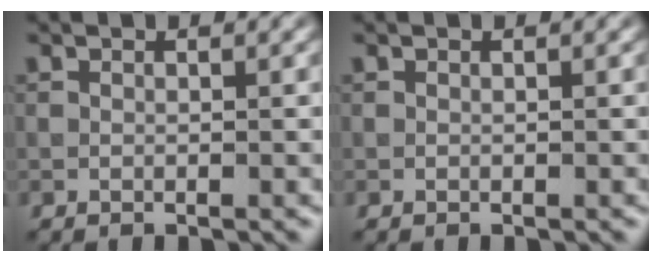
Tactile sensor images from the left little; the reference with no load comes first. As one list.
[{"total": 0.0}]